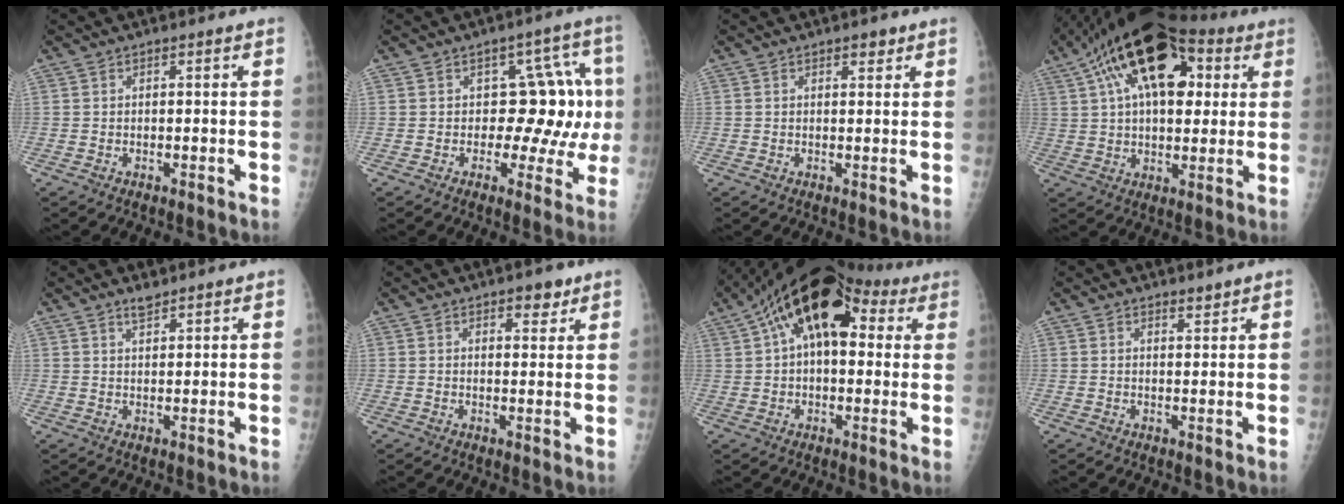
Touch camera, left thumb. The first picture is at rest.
{"total": 11.1, "force": [1.1, 6.9, 8.7], "torque": [-0.045, 0.016, 0.009]}
{"total": 1.9, "force": [1.3, 0.9, 1.1], "torque": [-0.003, -0.006, 0.016]}
{"total": 20.8, "force": [7.6, 11.3, 15.7], "torque": [-0.241, 0.018, 0.118]}
{"total": 2.3, "force": [2.0, 0.7, 0.9], "torque": [-0.010, -0.014, 0.034]}
{"total": 3.6, "force": [2.4, 1.8, 2.0], "torque": [-0.007, -0.011, 0.031]}
{"total": 17.8, "force": [6.3, 9.9, 13.4], "torque": [-0.192, 0.040, 0.092]}
{"total": 1.4, "force": [1.3, 0.4, 0.4], "torque": [0.002, -0.011, 0.019]}